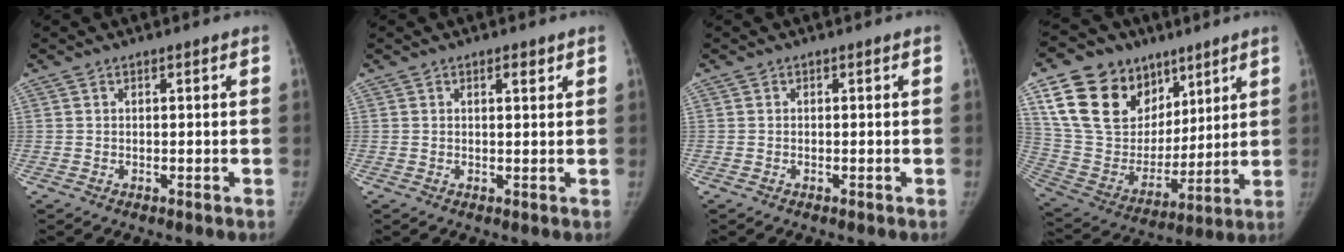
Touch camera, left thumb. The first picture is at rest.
{"total": 1.5, "force": [0.9, 0.6, 1.0], "torque": [-0.005, -0.002, 0.012]}
{"total": 0.0}
{"total": 22.9, "force": [11.8, 16.5, 10.8], "torque": [-0.166, -0.024, 0.227]}